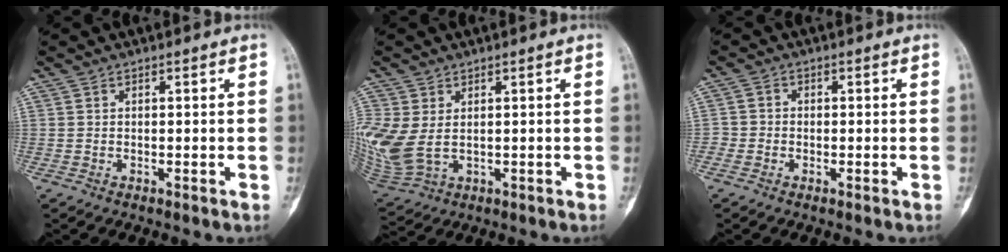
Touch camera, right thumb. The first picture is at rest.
{"total": 10.7, "force": [0.9, 7.2, 7.8], "torque": [-0.209, -0.005, 0.034]}
{"total": 2.0, "force": [-0.9, 1.8, 0.4], "torque": [0.002, 0.007, -0.025]}